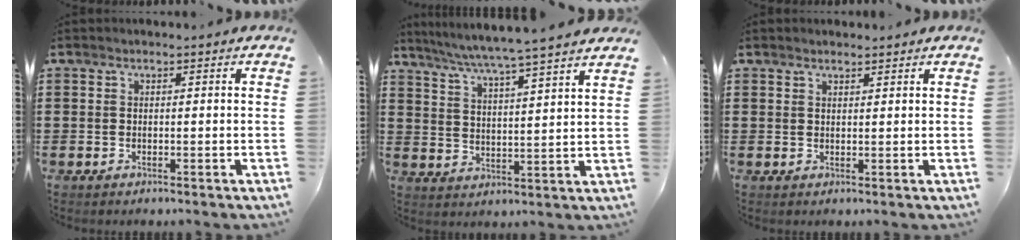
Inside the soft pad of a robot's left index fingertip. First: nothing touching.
{"total": 5.3, "force": [4.8, -1.0, 2.1], "torque": [-0.060, -0.037, 0.078]}
{"total": 1.3, "force": [1.2, 0.2, 0.3], "torque": [-0.007, 0.000, 0.023]}